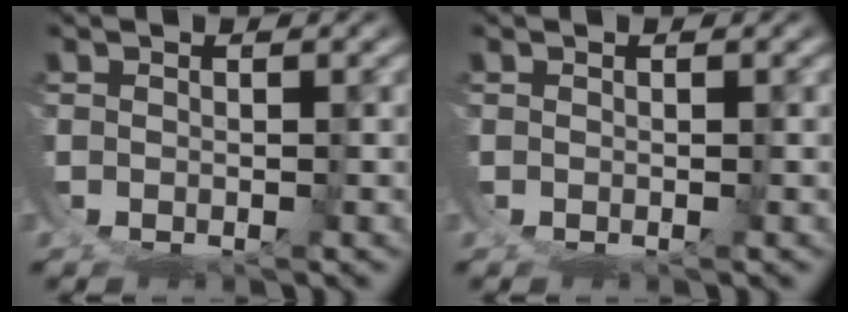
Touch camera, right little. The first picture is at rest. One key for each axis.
{"total": 0.0}